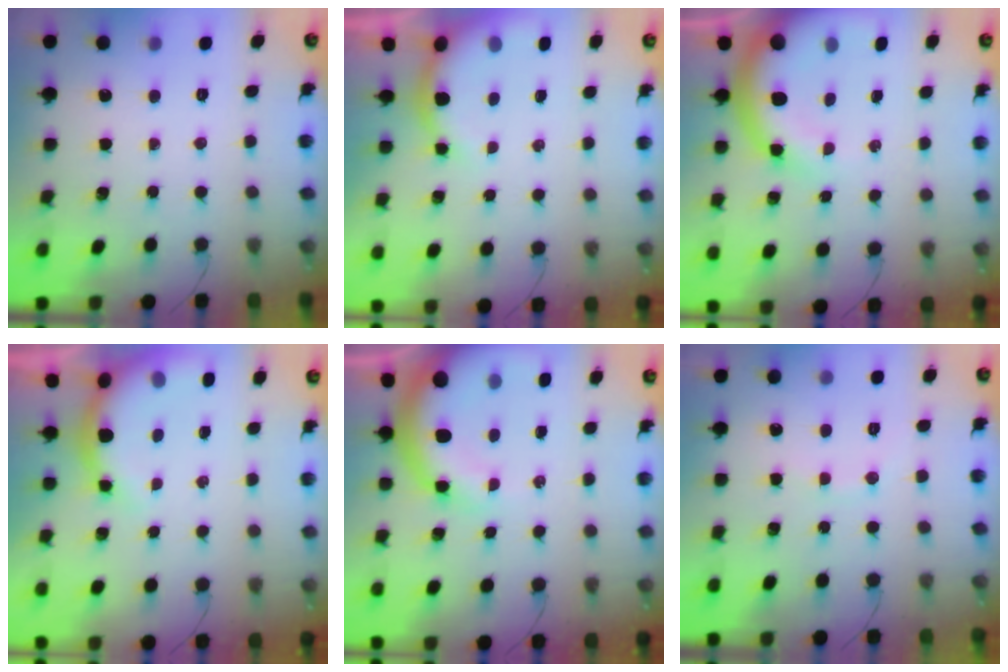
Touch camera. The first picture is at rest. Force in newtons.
{"total": 6.7, "press": 6.6, "slide": 1.1}
{"total": 12.5, "press": 12.2, "slide": 2.8}
{"total": 8.3, "press": 8.2, "slide": 1.0}
{"total": 11.2, "press": 11.0, "slide": 2.2}
{"total": 5.4, "press": 5.3, "slide": 1.4}